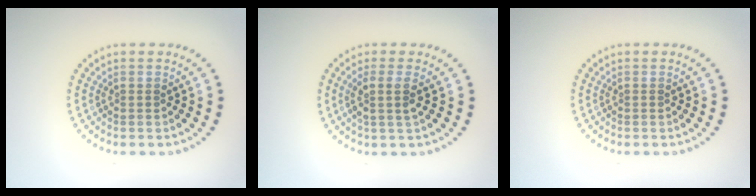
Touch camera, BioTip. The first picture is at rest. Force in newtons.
{"total": 2.1, "press": 1.7, "slide": 1.3}
{"total": 0.0}